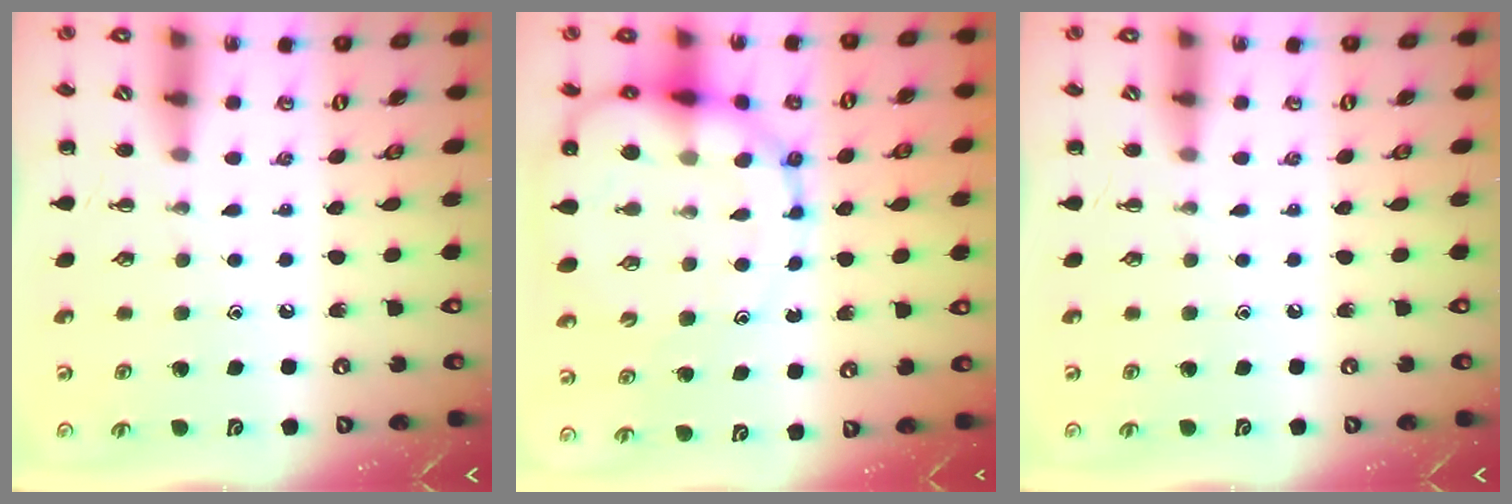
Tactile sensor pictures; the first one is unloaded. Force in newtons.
{"total": 14.1, "press": 13.6, "slide": 3.7}
{"total": 0.0}